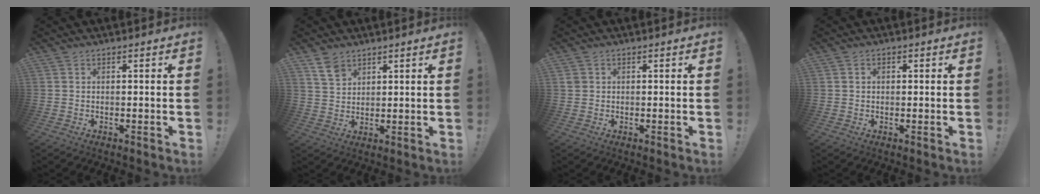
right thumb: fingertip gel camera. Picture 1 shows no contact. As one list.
[{"total": 5.9, "force": [4.1, 3.6, 2.2], "torque": [-0.039, -0.018, 0.080]}, {"total": 1.5, "force": [0.5, 1.4, 0.5], "torque": [-0.008, 0.003, 0.009]}, {"total": 0.9, "force": [0.0, 0.8, 0.4], "torque": [-0.004, 0.002, -0.002]}]